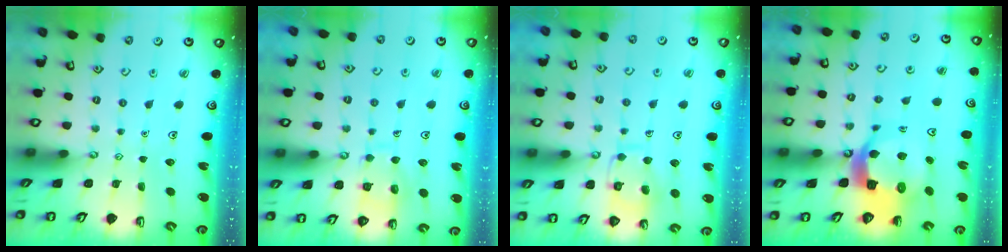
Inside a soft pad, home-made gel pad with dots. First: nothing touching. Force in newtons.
{"total": 11.0, "press": 11.0, "slide": 0.9}
{"total": 11.6, "press": 11.6, "slide": 0.5}
{"total": 14.9, "press": 14.8, "slide": 1.8}